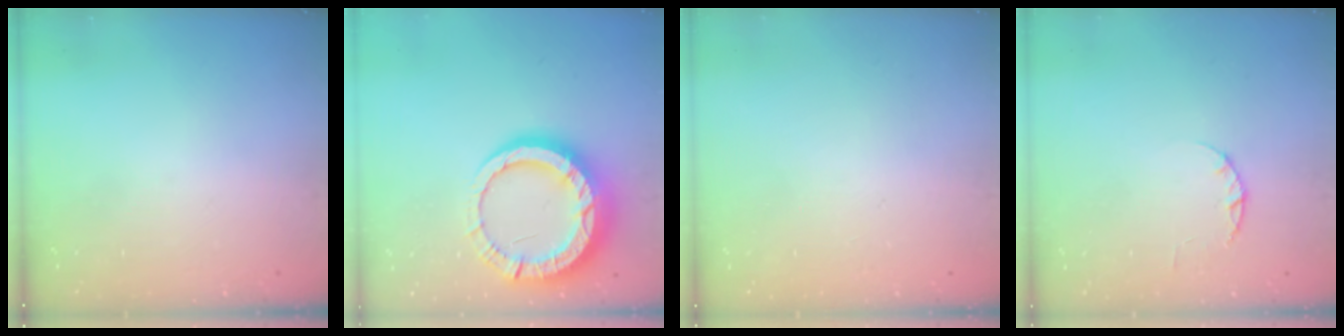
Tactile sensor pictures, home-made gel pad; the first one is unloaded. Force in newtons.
{"total": 15.9, "press": 15.9, "slide": 1.5}
{"total": 2.6, "press": 2.6, "slide": 0.2}
{"total": 2.4, "press": 2.3, "slide": 0.4}